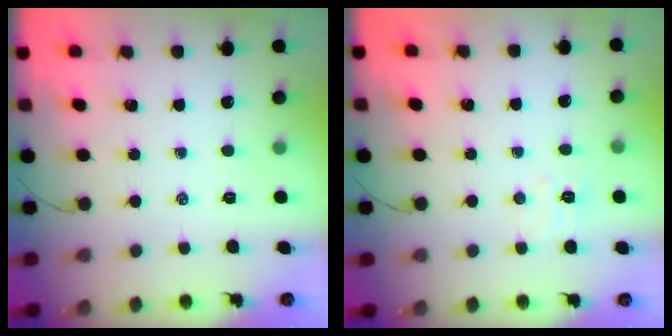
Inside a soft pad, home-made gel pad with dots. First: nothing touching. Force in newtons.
{"total": 5.3, "press": 5.1, "slide": 1.1}